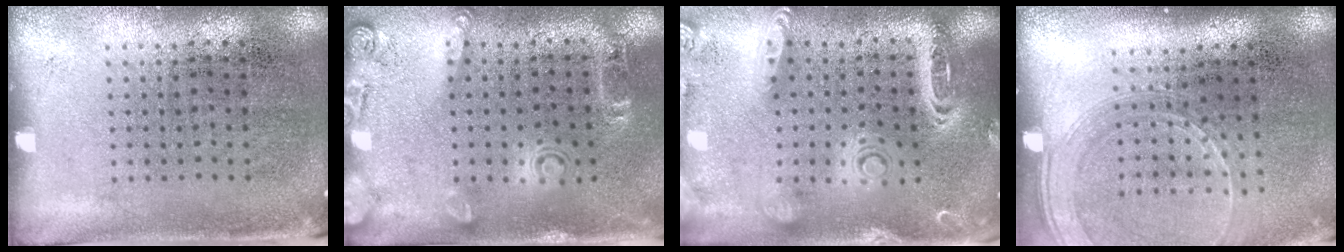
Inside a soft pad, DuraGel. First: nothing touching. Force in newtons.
{"total": 1.7, "press": 1.2, "slide": 1.2}
{"total": 2.6, "press": 2.3, "slide": 1.2}
{"total": 1.7, "press": 1.5, "slide": 0.7}